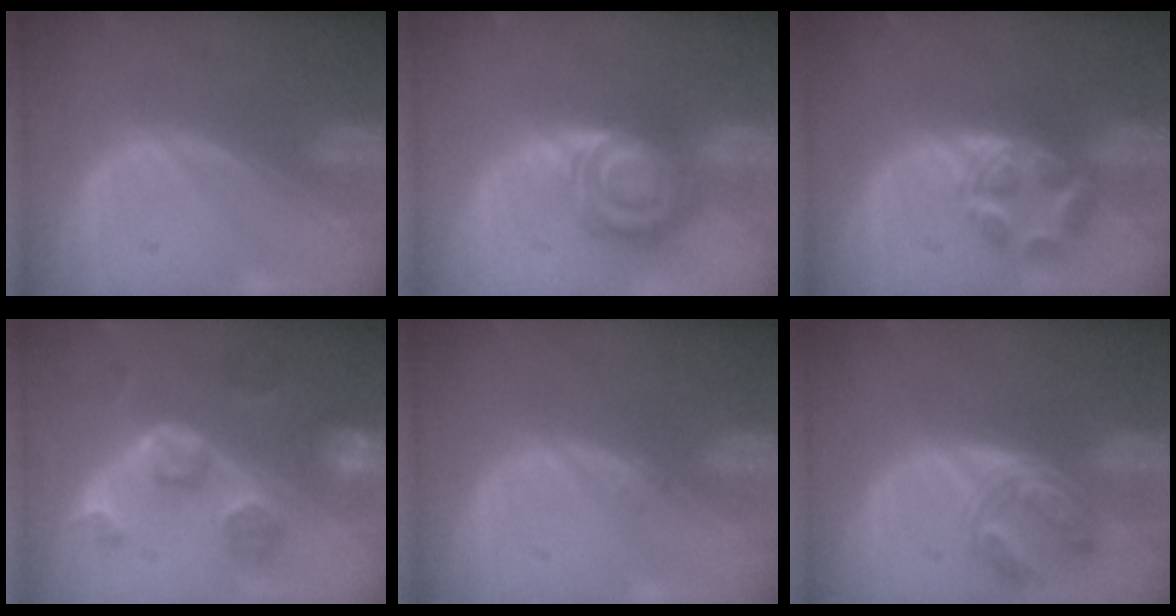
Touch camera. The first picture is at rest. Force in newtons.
{"total": 7.9, "press": 6.9, "slide": 3.8}
{"total": 6.1, "press": 5.3, "slide": 3.0}
{"total": 8.6, "press": 7.7, "slide": 3.8}
{"total": 0.6, "press": 0.5, "slide": 0.3}
{"total": 5.5, "press": 5.4, "slide": 1.0}